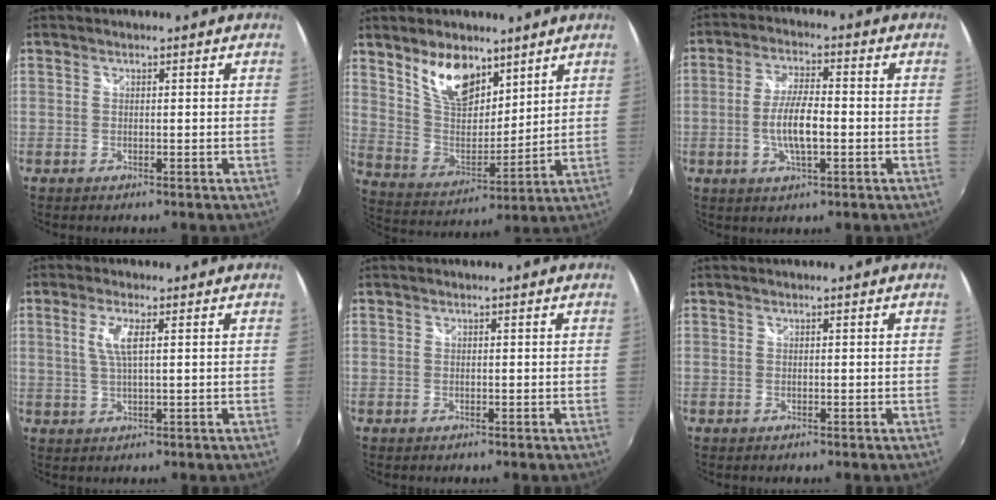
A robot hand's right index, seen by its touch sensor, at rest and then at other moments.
{"total": 13.0, "force": [8.4, 6.6, 7.3], "torque": [-0.134, 0.002, 0.164]}
{"total": 7.7, "force": [-1.6, 2.2, 7.2], "torque": [-0.139, -0.001, -0.029]}
{"total": 4.3, "force": [1.2, 0.7, 4.0], "torque": [-0.082, -0.001, 0.023]}
{"total": 0.0}
{"total": 0.0}